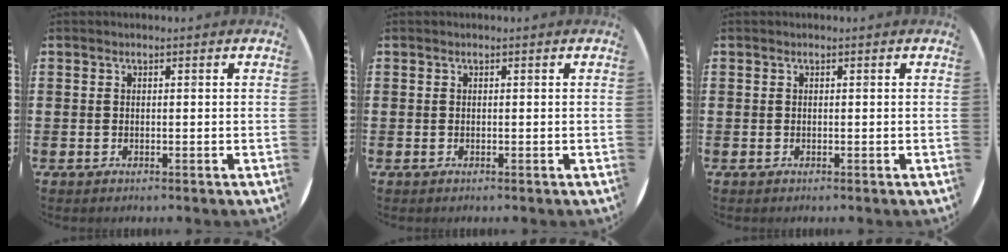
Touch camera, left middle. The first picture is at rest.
{"total": 0.0}
{"total": 0.0}